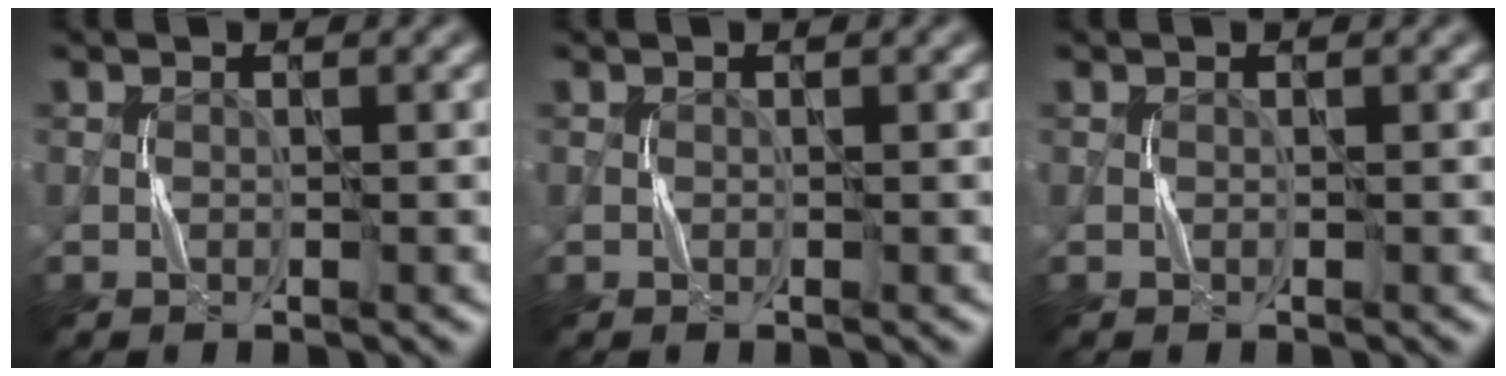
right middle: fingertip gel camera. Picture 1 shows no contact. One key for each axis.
{"total": 0.0}
{"total": 0.0}